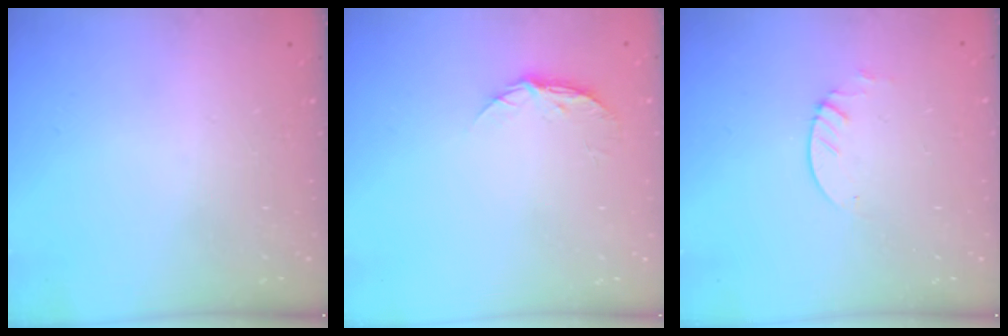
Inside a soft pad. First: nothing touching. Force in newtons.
{"total": 6.7, "press": 6.7, "slide": 0.8}
{"total": 2.1, "press": 2.1, "slide": 0.2}